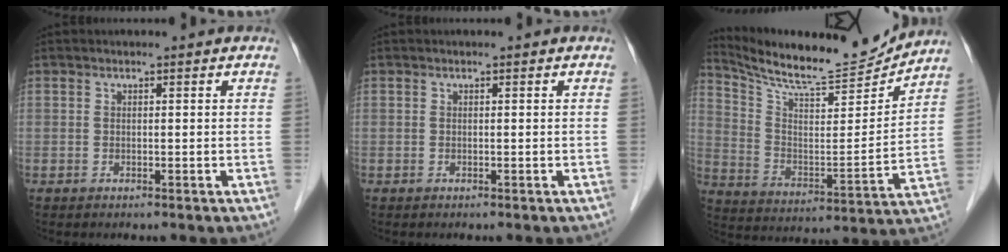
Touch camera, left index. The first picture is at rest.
{"total": 0.0}
{"total": 18.0, "force": [17.0, 1.2, 5.8], "torque": [-0.119, -0.035, 0.271]}